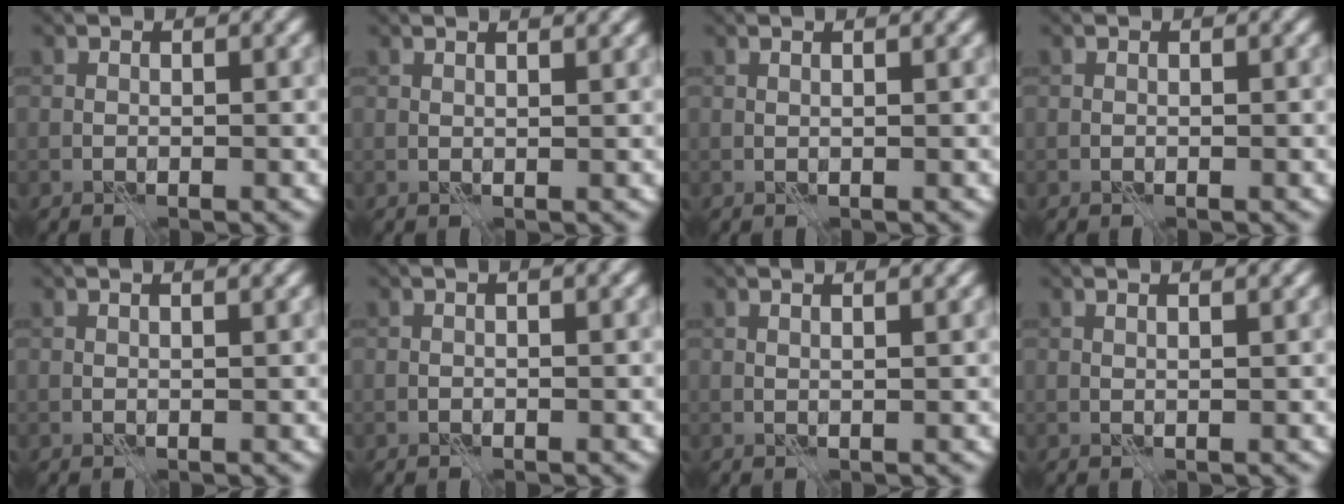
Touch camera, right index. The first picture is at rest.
{"total": 3.3, "force": [2.1, 1.3, 2.1], "torque": [-0.009, 0.018, 0.001]}
{"total": 1.8, "force": [1.0, 0.6, 1.4], "torque": [-0.008, -0.001, -0.004]}
{"total": 0.0}
{"total": 2.7, "force": [1.7, 1.1, 1.8], "torque": [-0.008, 0.010, -0.003]}
{"total": 1.4, "force": [0.5, 0.3, 1.2], "torque": [-0.018, -0.001, 0.001]}
{"total": 3.7, "force": [2.2, 1.5, 2.5], "torque": [-0.013, 0.023, -0.001]}
{"total": 3.2, "force": [1.9, 1.3, 2.1], "torque": [-0.010, 0.017, -0.002]}